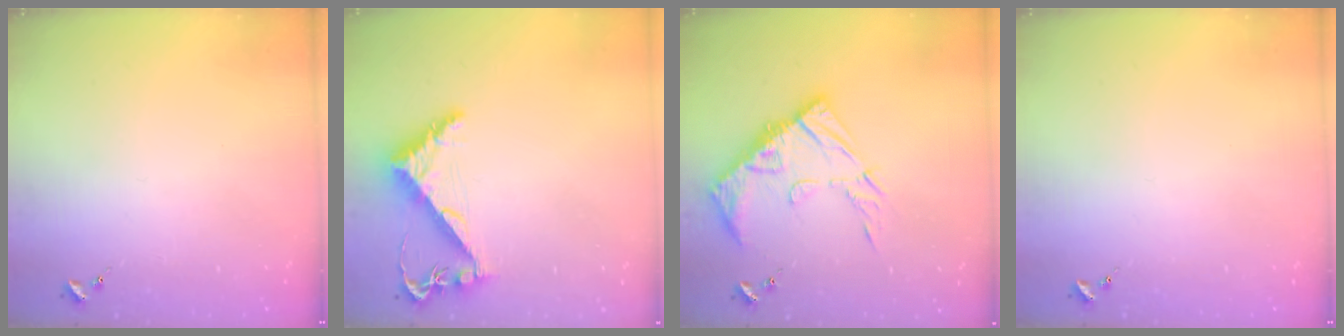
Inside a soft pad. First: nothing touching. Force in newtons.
{"total": 7.9, "press": 7.9, "slide": 0.8}
{"total": 15.2, "press": 15.2, "slide": 1.5}
{"total": 0.0}